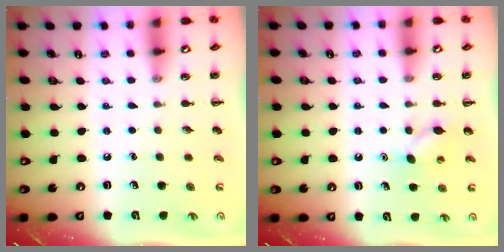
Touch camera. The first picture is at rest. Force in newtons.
{"total": 6.3, "press": 6.1, "slide": 1.8}